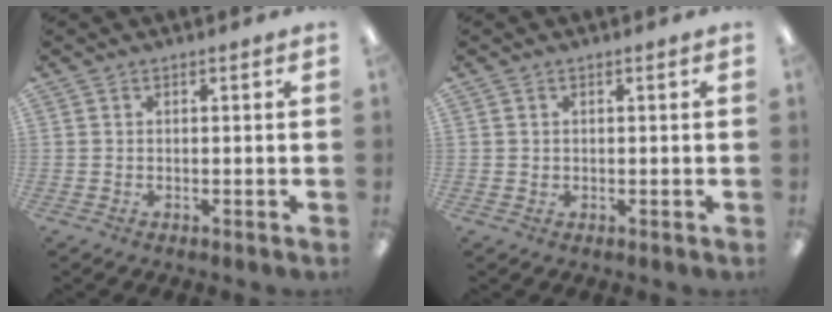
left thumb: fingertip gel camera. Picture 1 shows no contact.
{"total": 0.6, "force": [0.2, 0.6, 0.0], "torque": [0.000, 0.003, 0.004]}